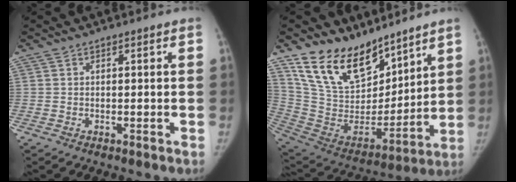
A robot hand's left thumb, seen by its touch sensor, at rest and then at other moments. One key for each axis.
{"total": 19.7, "fx": 15.0, "fy": 9.5, "fz": 8.6, "tx": -0.109, "ty": -0.085, "tz": 0.286}